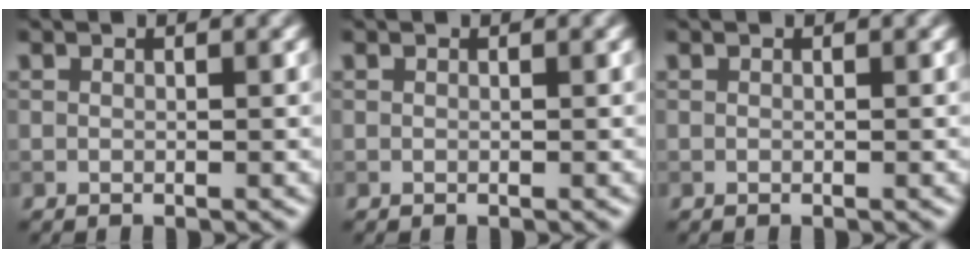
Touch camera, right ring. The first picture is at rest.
{"total": 0.0}
{"total": 0.0}